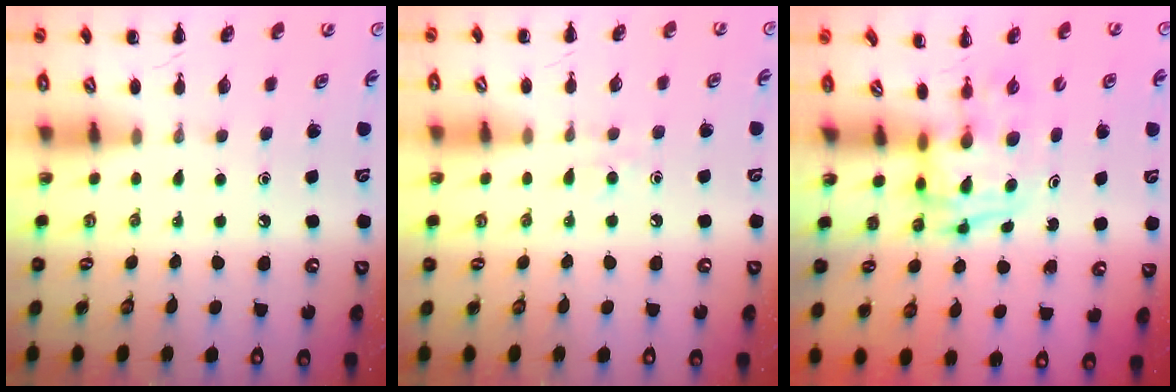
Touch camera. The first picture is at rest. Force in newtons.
{"total": 2.9, "press": 2.7, "slide": 1.1}
{"total": 3.2, "press": 3.2, "slide": 0.5}